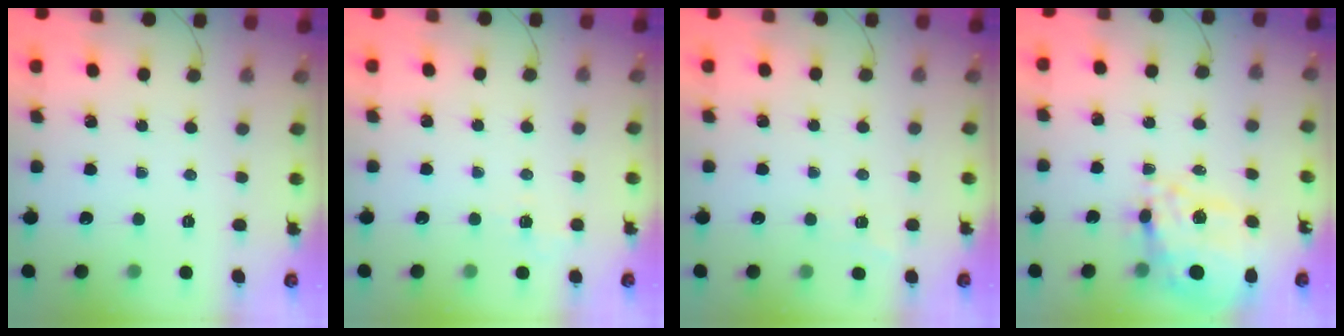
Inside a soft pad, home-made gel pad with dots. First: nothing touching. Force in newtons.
{"total": 5.6, "press": 5.3, "slide": 1.6}
{"total": 3.7, "press": 3.3, "slide": 1.7}
{"total": 14.0, "press": 13.2, "slide": 4.7}